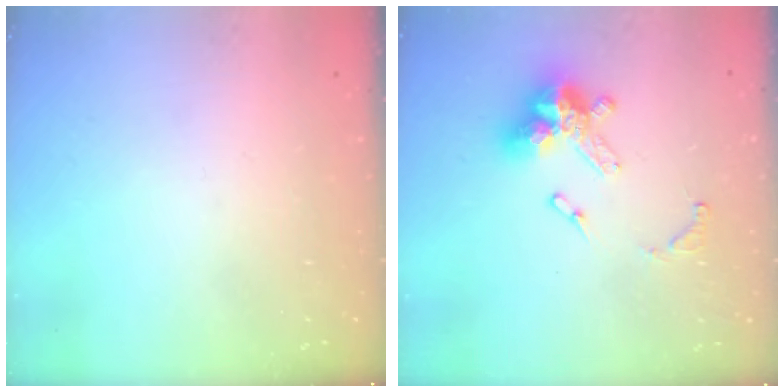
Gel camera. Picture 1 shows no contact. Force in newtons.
{"total": 14.0, "press": 14.0, "slide": 1.6}